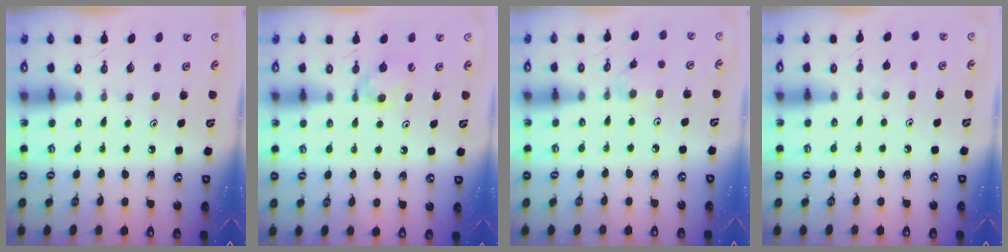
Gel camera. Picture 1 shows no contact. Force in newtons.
{"total": 4.1, "press": 3.9, "slide": 0.9}
{"total": 2.1, "press": 2.1, "slide": 0.4}
{"total": 3.3, "press": 3.3, "slide": 0.6}